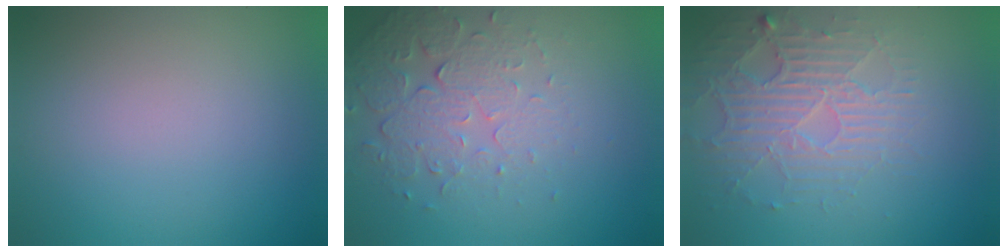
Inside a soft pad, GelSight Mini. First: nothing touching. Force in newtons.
{"total": 5.1, "press": 3.5, "slide": 3.7}
{"total": 4.0, "press": 3.6, "slide": 1.7}